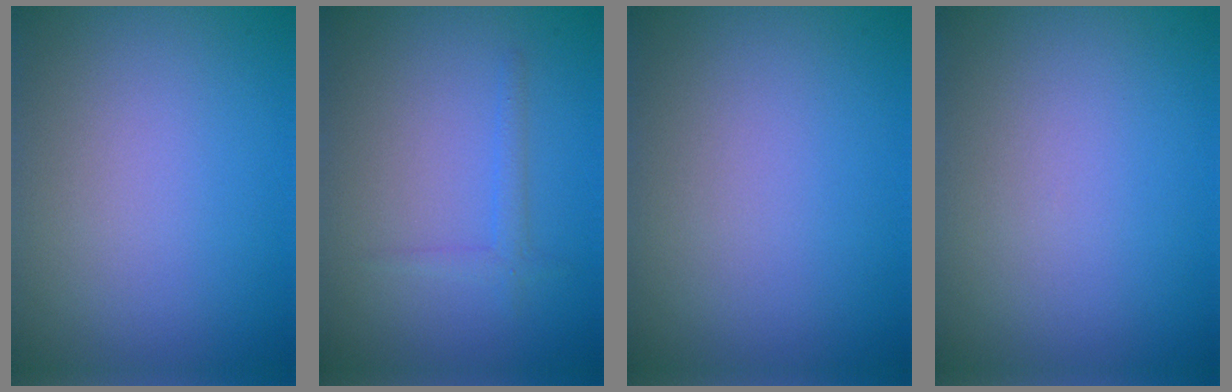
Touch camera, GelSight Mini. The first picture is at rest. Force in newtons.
{"total": 1.3, "press": 1.3, "slide": 0.1}
{"total": 0.0}
{"total": 0.0}